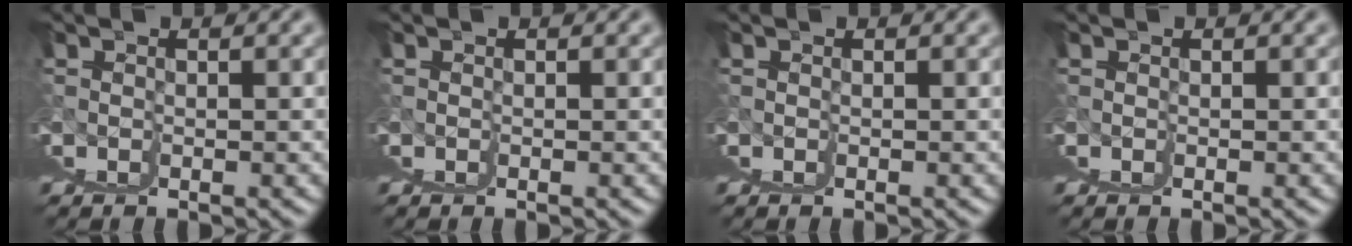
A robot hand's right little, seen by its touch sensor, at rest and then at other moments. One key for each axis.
{"total": 0.0}
{"total": 0.0}
{"total": 0.0}